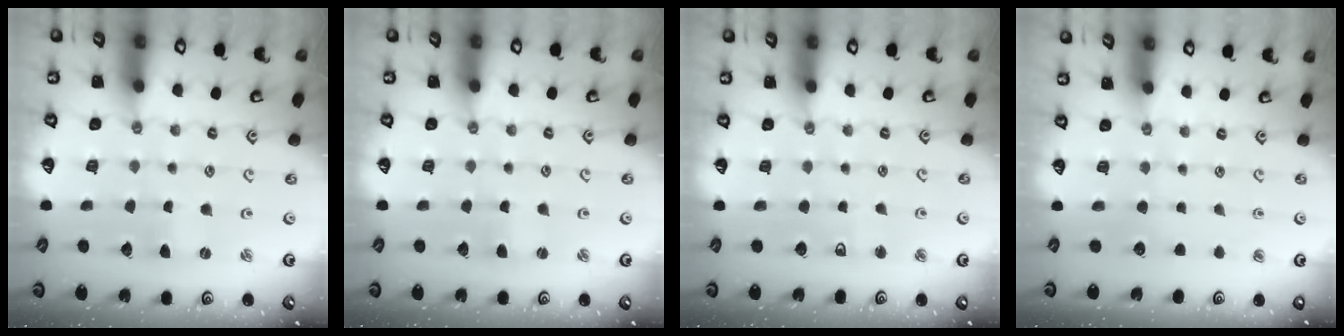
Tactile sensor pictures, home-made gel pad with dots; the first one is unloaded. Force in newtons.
{"total": 1.8, "press": 1.8, "slide": 0.3}
{"total": 2.9, "press": 2.9, "slide": 0.6}
{"total": 0.0}